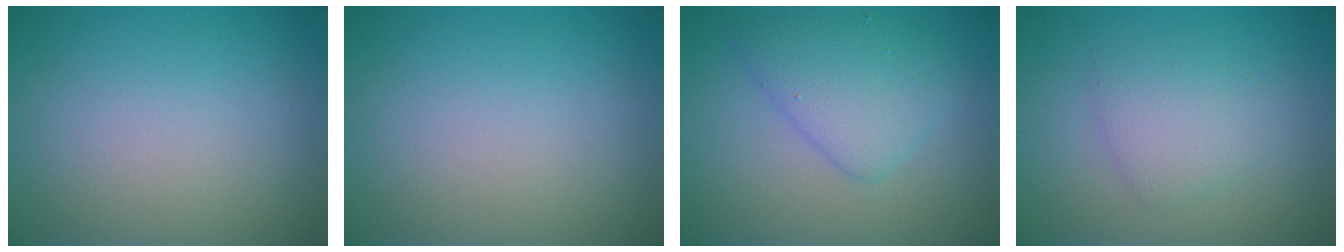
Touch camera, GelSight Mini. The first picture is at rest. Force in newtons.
{"total": 0.0}
{"total": 3.8, "press": 3.8, "slide": 0.2}
{"total": 2.4, "press": 2.4, "slide": 0.3}